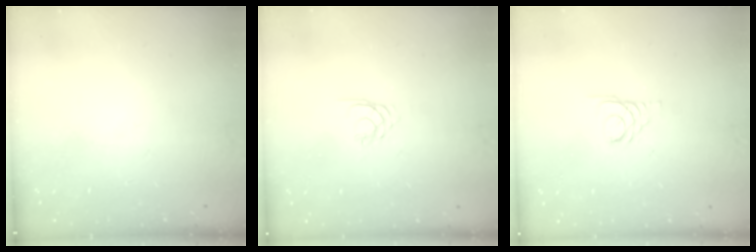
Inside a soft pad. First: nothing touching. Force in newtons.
{"total": 1.9, "press": 1.9, "slide": 0.2}
{"total": 3.4, "press": 3.3, "slide": 0.3}